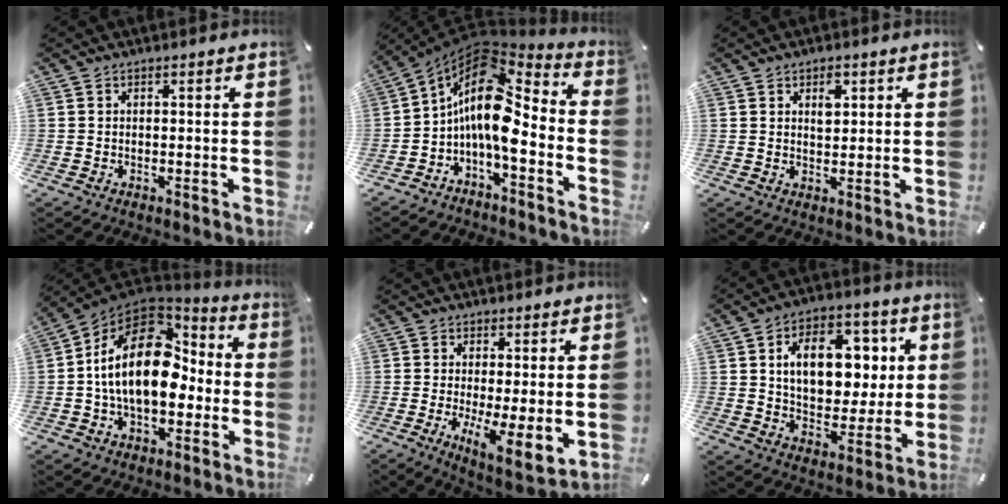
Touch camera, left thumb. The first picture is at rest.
{"total": 14.6, "force": [-0.6, 7.3, 12.7], "torque": [-0.250, -0.019, -0.017]}
{"total": 3.6, "force": [1.4, 2.2, 2.4], "torque": [-0.022, -0.008, 0.018]}
{"total": 19.8, "force": [0.7, 13.0, 14.9], "torque": [-0.267, 0.005, 0.011]}
{"total": 7.7, "force": [-0.2, 2.1, 7.4], "torque": [-0.120, -0.027, 0.004]}
{"total": 15.5, "force": [4.3, 10.6, 10.4], "torque": [-0.154, 0.002, 0.078]}